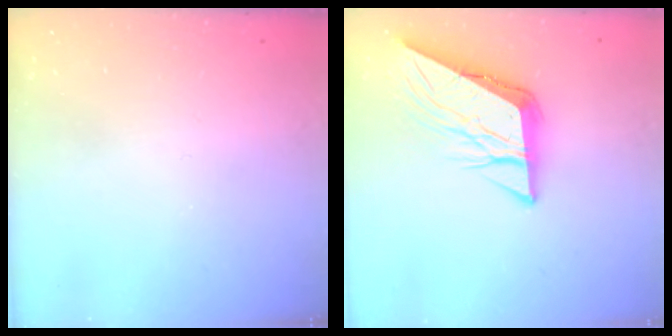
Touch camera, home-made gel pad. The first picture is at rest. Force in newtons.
{"total": 9.0, "press": 8.9, "slide": 1.0}